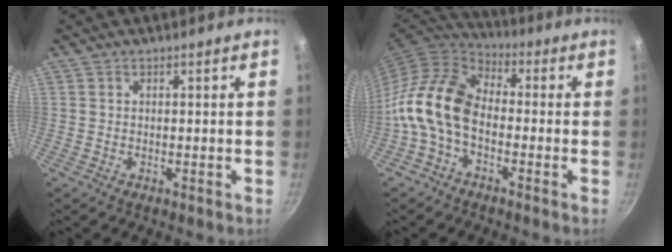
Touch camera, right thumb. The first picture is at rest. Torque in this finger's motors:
{"motor_torque": [2.02, 2.99, 1.36, -1.41, 0.67]}